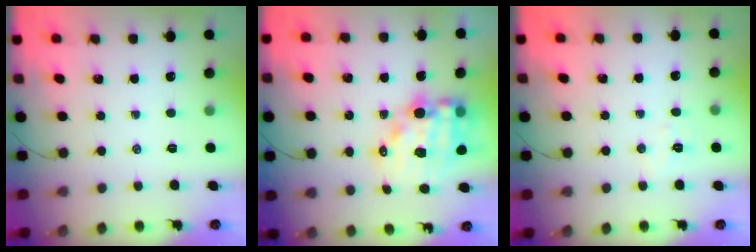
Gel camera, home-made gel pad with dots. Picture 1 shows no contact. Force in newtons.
{"total": 14.5, "press": 14.0, "slide": 3.7}
{"total": 4.5, "press": 4.4, "slide": 0.9}